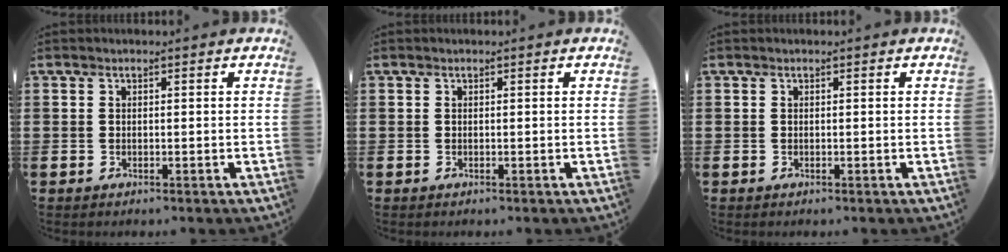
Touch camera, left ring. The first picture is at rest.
{"total": 0.0}
{"total": 0.0}